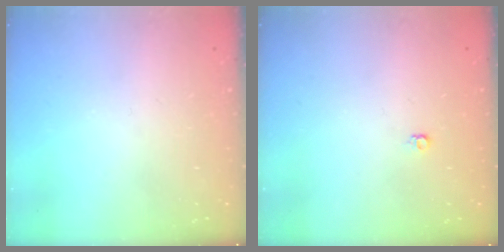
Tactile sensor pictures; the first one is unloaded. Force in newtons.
{"total": 3.9, "press": 3.9, "slide": 0.7}